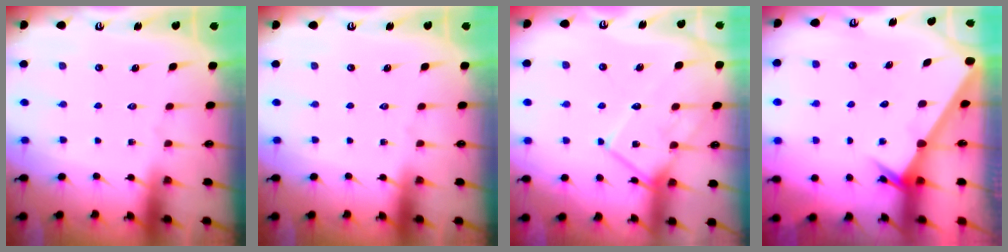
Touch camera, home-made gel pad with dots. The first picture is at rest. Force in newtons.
{"total": 0.0}
{"total": 13.5, "press": 13.5, "slide": 1.1}
{"total": 2.7, "press": 2.7, "slide": 0.2}